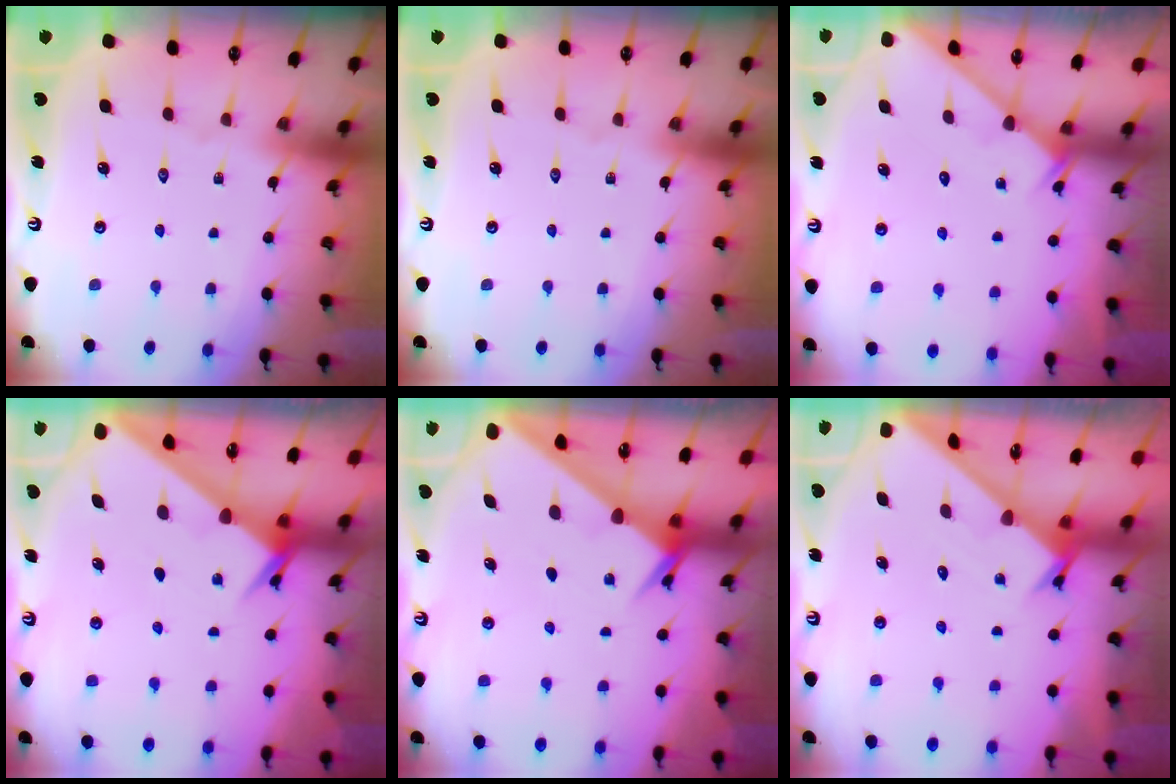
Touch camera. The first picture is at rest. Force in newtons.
{"total": 0.0}
{"total": 1.2, "press": 1.2, "slide": 0.0}
{"total": 2.4, "press": 2.4, "slide": 0.3}
{"total": 2.4, "press": 2.4, "slide": 0.3}
{"total": 1.6, "press": 1.6, "slide": 0.1}